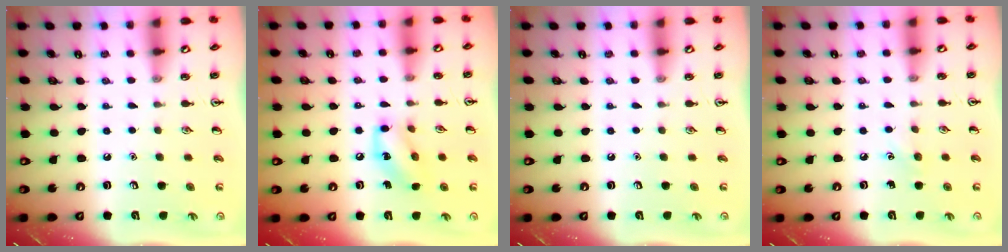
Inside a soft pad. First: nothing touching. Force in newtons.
{"total": 10.5, "press": 10.4, "slide": 1.5}
{"total": 0.0}
{"total": 5.0, "press": 4.7, "slide": 1.7}